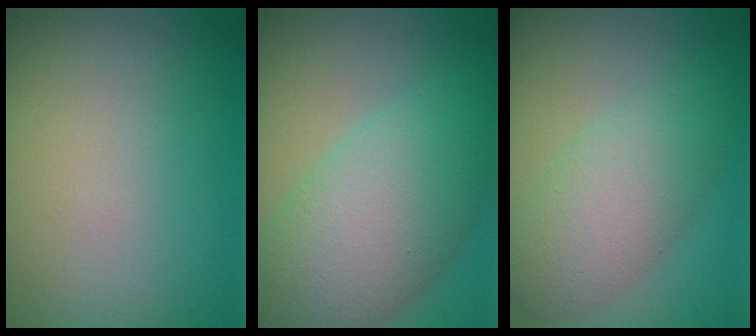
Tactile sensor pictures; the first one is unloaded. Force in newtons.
{"total": 9.1, "press": 9.1, "slide": 0.1}
{"total": 5.1, "press": 5.1, "slide": 0.3}